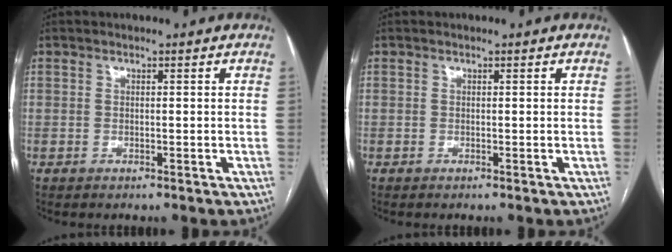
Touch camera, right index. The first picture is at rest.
{"total": 0.0}